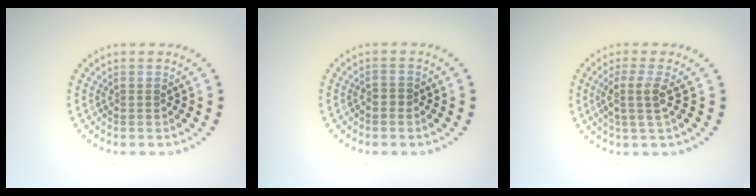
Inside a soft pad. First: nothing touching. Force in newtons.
{"total": 0.6, "press": 0.4, "slide": 0.4}
{"total": 2.4, "press": 1.9, "slide": 1.4}